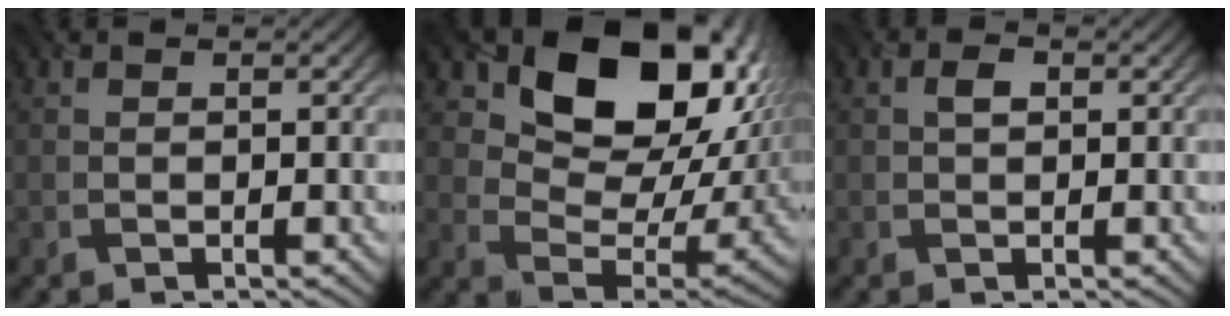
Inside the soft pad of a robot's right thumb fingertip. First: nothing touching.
{"total": 15.7, "force": [7.2, 9.8, 10.0], "torque": [-0.149, -0.016, 0.128]}
{"total": 1.3, "force": [0.3, 0.8, 1.0], "torque": [-0.021, 0.005, 0.004]}